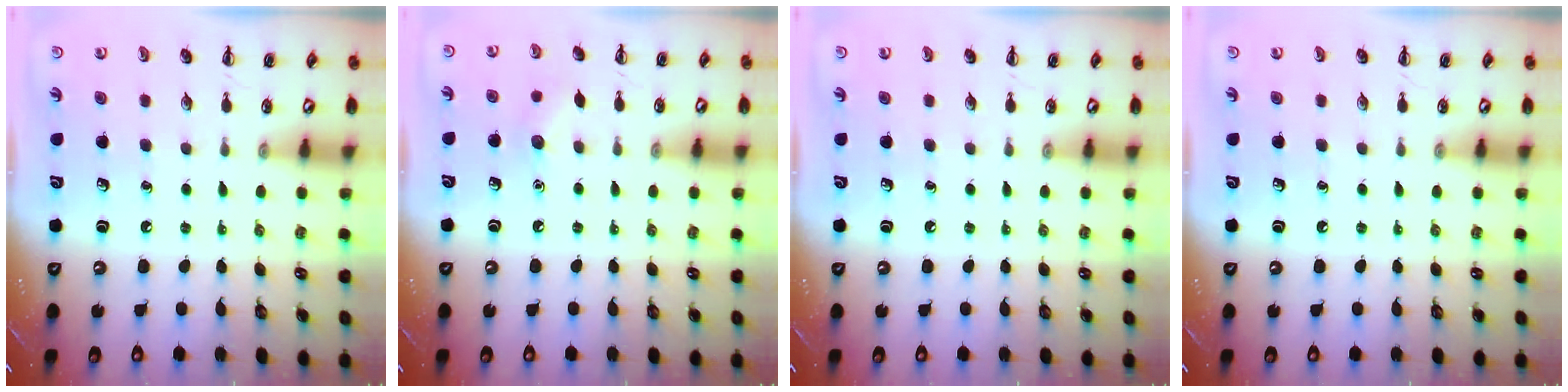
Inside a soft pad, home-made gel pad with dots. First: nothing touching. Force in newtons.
{"total": 6.5, "press": 6.3, "slide": 1.7}
{"total": 0.0}
{"total": 0.0}